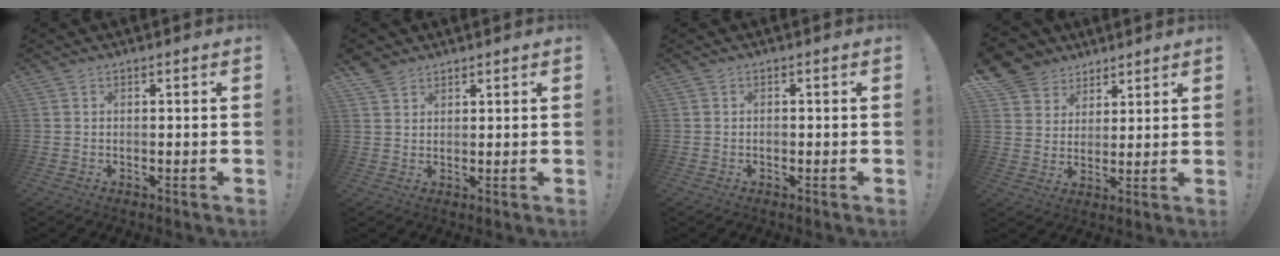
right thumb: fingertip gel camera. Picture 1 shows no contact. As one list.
[{"total": 3.3, "force": [2.8, 1.7, 0.7], "torque": [-0.010, -0.017, 0.053]}, {"total": 0.8, "force": [-0.5, 0.5, 0.3], "torque": [-0.005, 0.002, -0.009]}, {"total": 8.1, "force": [5.1, 6.3, 0.8], "torque": [-0.015, -0.040, 0.104]}]